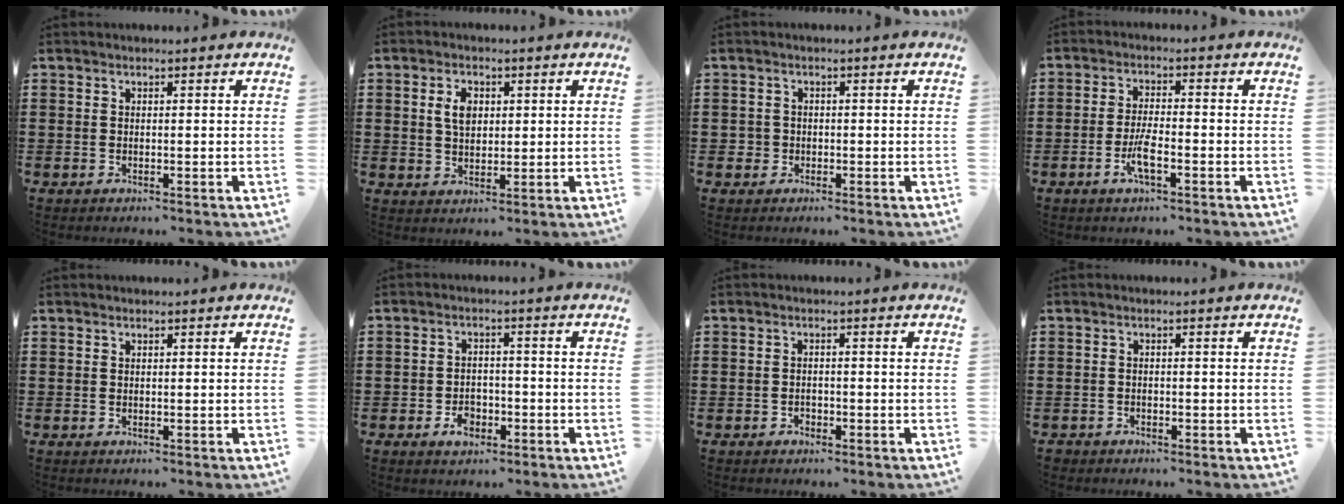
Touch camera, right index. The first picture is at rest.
{"total": 4.1, "force": [1.0, 2.5, 3.1], "torque": [-0.068, 0.012, 0.016]}
{"total": 1.5, "force": [-0.6, 1.4, 0.2], "torque": [-0.009, 0.003, -0.015]}
{"total": 4.3, "force": [-1.9, 0.9, 3.8], "torque": [-0.083, -0.005, -0.040]}
{"total": 0.0}
{"total": 3.4, "force": [-1.6, 2.3, 1.8], "torque": [-0.027, -0.001, -0.031]}
{"total": 0.9, "force": [-0.6, 0.6, 0.2], "torque": [-0.007, -0.002, -0.012]}
{"total": 1.0, "force": [-0.9, 0.4, 0.0], "torque": [-0.003, 0.001, -0.021]}